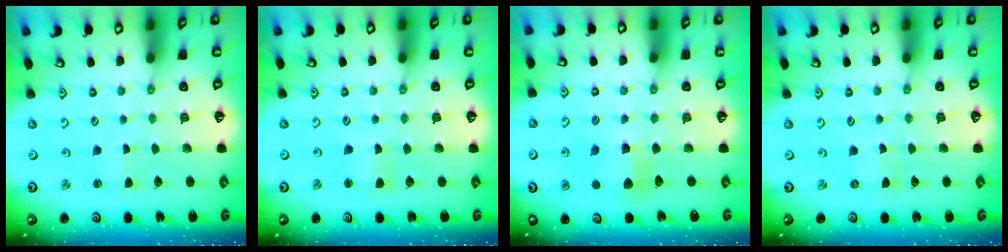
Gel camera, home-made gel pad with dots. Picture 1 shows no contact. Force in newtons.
{"total": 1.9, "press": 1.9, "slide": 0.2}
{"total": 5.8, "press": 5.8, "slide": 0.4}
{"total": 0.0}